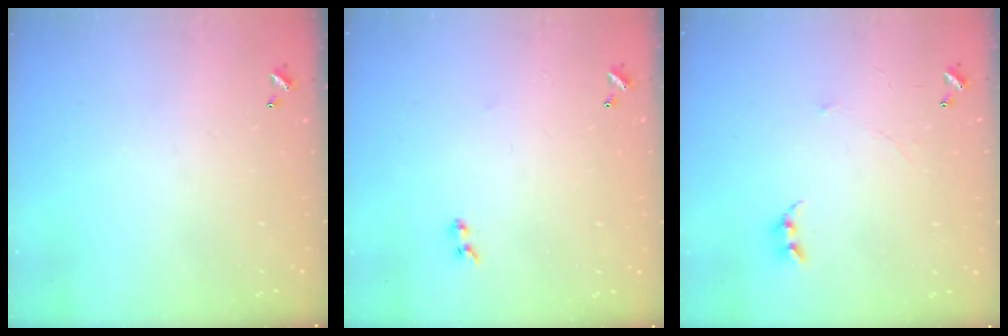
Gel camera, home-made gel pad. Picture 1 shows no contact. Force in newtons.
{"total": 1.9, "press": 1.7, "slide": 0.9}
{"total": 0.9, "press": 0.8, "slide": 0.5}